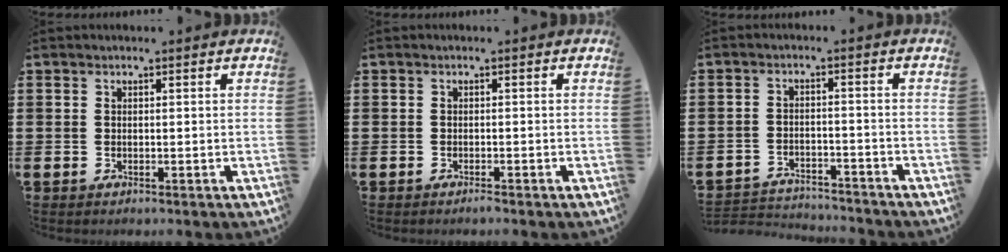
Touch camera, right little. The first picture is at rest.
{"total": 0.6, "force": [-0.5, 0.0, 0.2], "torque": [-0.004, -0.004, -0.010]}
{"total": 3.0, "force": [-2.9, 0.4, -0.1], "torque": [-0.005, 0.003, -0.065]}